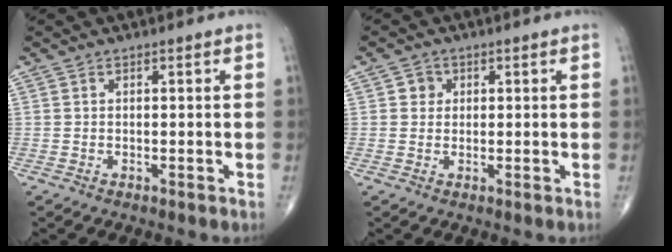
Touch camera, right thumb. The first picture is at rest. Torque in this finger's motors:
{"motor_torque": [0.14, 0.10, 0.14, 0.06, -0.01]}